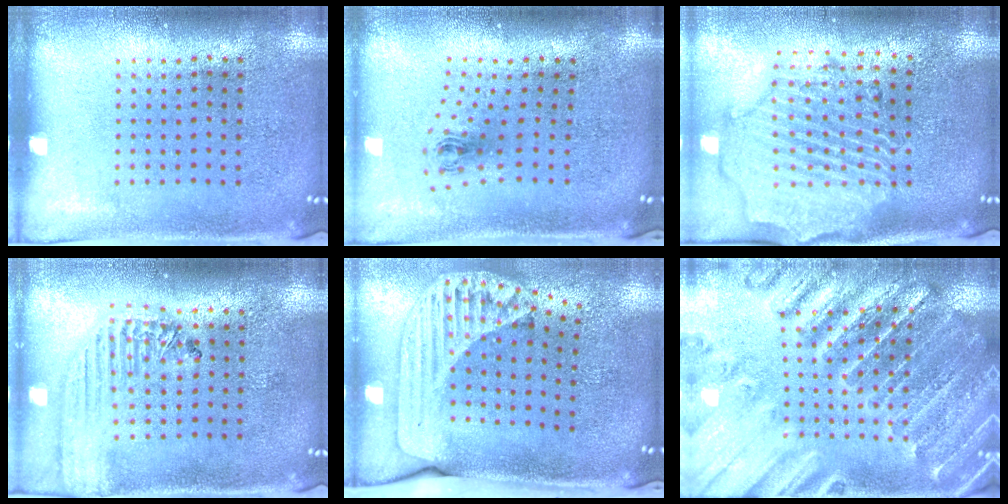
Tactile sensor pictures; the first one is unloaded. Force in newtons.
{"total": 1.0, "press": 0.5, "slide": 0.9}
{"total": 2.8, "press": 2.5, "slide": 1.3}
{"total": 1.9, "press": 1.7, "slide": 0.7}
{"total": 2.3, "press": 1.7, "slide": 1.5}
{"total": 2.8, "press": 2.7, "slide": 0.3}